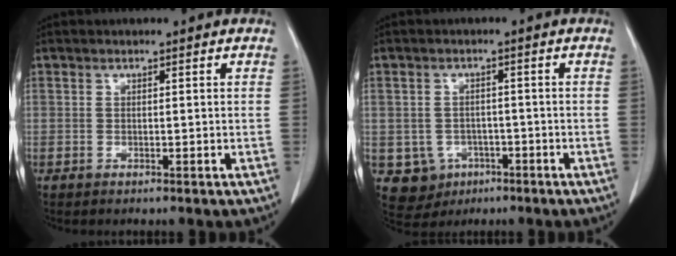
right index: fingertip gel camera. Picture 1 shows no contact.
{"total": 5.9, "force": [-2.0, 5.4, 1.0], "torque": [-0.016, 0.008, -0.018]}